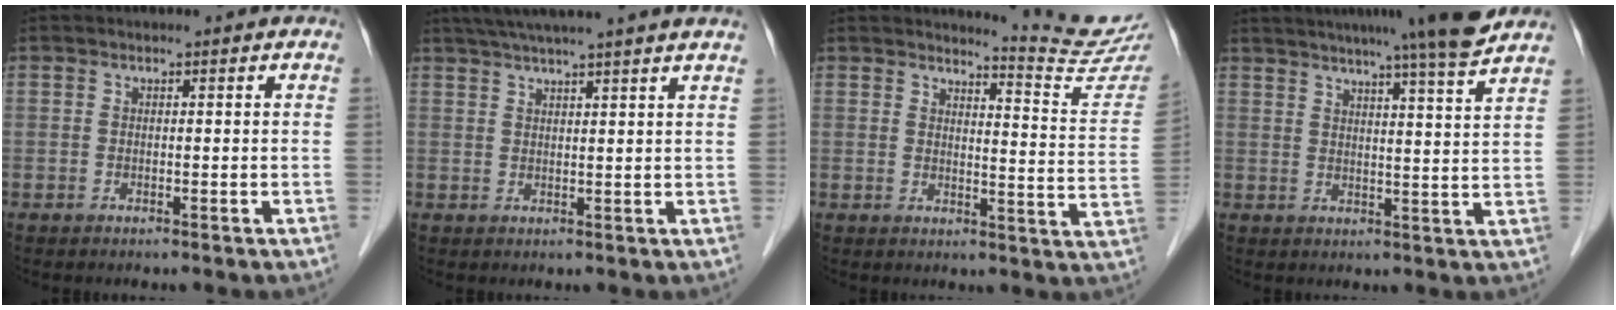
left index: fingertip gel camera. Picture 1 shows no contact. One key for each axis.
{"total": 10.9, "fx": 9.0, "fy": -1.4, "fz": 5.8, "tx": -0.091, "ty": 0.029, "tz": 0.116}
{"total": 10.2, "fx": 10.1, "fy": -1.5, "fz": 0.6, "tx": -0.017, "ty": -0.085, "tz": 0.115}
{"total": 13.4, "fx": 11.6, "fy": -1.4, "fz": 6.6, "tx": -0.105, "ty": -0.011, "tz": 0.144}